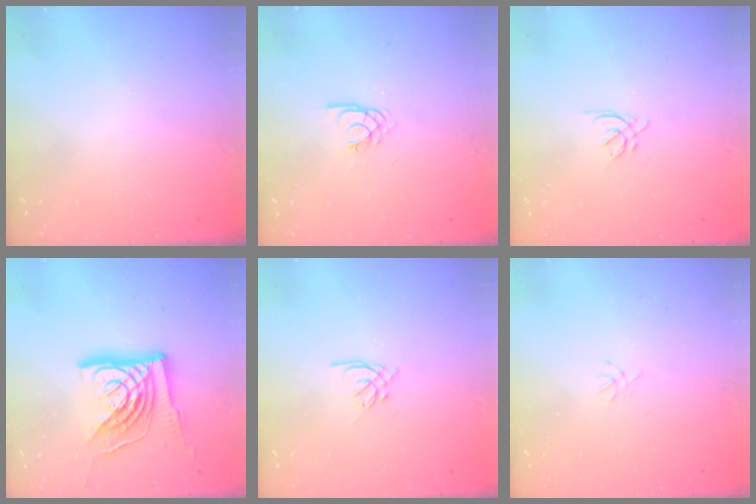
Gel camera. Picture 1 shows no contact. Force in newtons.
{"total": 2.8, "press": 2.7, "slide": 0.3}
{"total": 2.8, "press": 2.8, "slide": 0.7}
{"total": 20.3, "press": 20.1, "slide": 2.6}
{"total": 1.6, "press": 1.5, "slide": 0.5}
{"total": 1.5, "press": 1.4, "slide": 0.4}